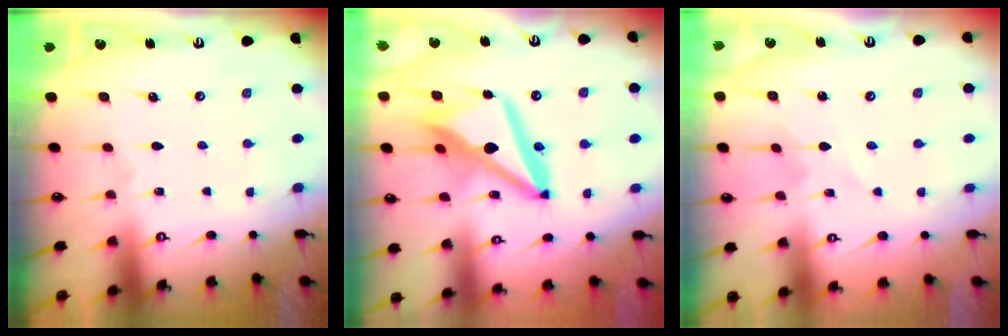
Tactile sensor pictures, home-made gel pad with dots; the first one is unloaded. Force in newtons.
{"total": 16.0, "press": 15.9, "slide": 1.8}
{"total": 1.4, "press": 1.4, "slide": 0.1}